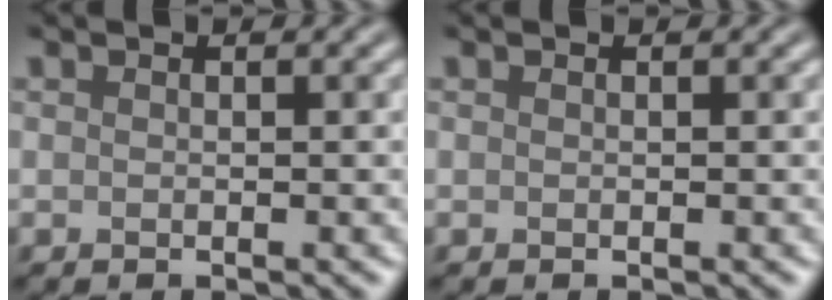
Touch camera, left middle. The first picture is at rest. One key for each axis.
{"total": 0.0}